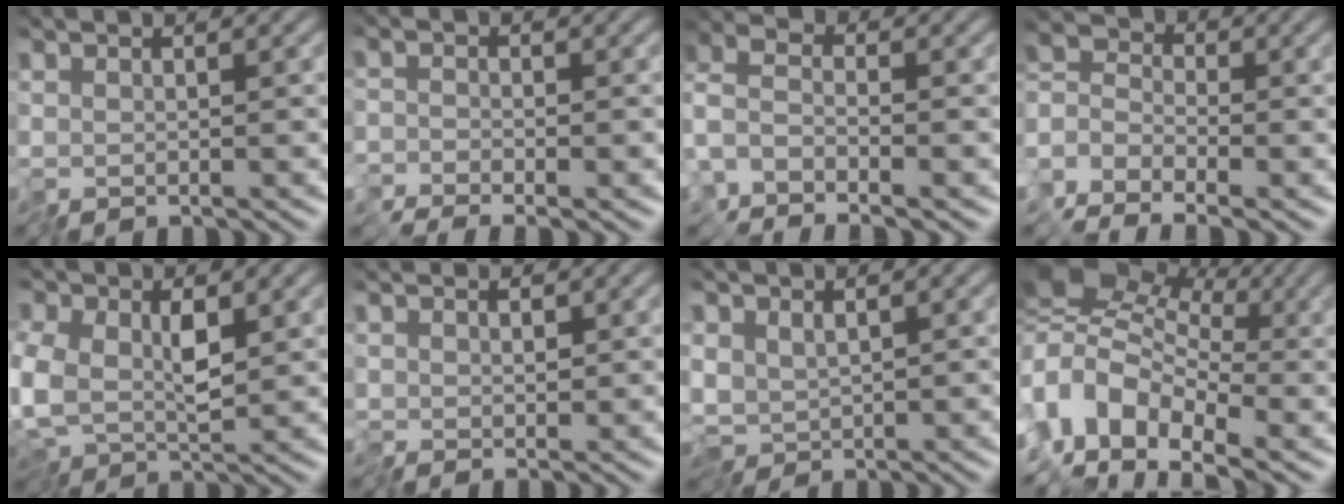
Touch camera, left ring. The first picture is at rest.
{"total": 1.1, "force": [-1.0, 0.0, -0.4], "torque": [0.012, -0.002, -0.023]}
{"total": 2.5, "force": [-1.7, 1.2, 1.3], "torque": [-0.033, 0.005, -0.052]}
{"total": 3.2, "force": [-2.9, 1.1, 0.6], "torque": [-0.018, 0.006, -0.077]}
{"total": 6.2, "force": [0.0, 3.9, 4.8], "torque": [-0.113, -0.018, 0.007]}
{"total": 1.0, "force": [0.8, 0.5, 0.2], "torque": [-0.008, 0.007, 0.012]}
{"total": 3.0, "force": [-0.3, 2.3, 2.0], "torque": [-0.036, -0.008, -0.005]}
{"total": 7.9, "force": [-2.5, 5.5, 5.0], "torque": [-0.082, 0.020, -0.069]}